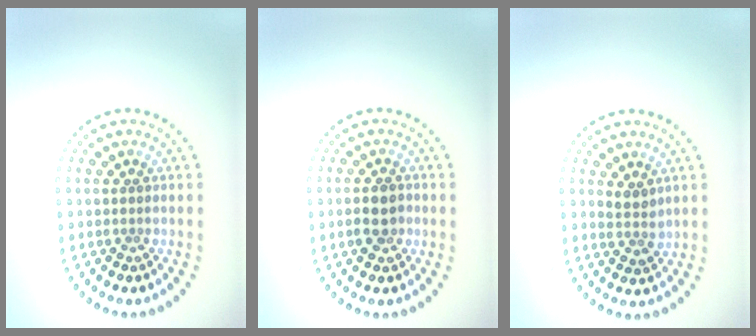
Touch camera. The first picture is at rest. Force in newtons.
{"total": 2.4, "press": 2.4, "slide": 0.4}
{"total": 1.7, "press": 1.5, "slide": 0.6}